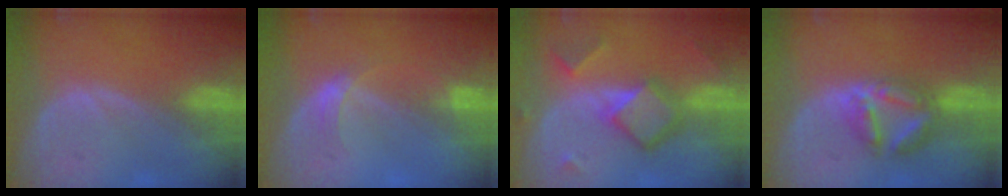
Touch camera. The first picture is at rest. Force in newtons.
{"total": 2.5, "press": 2.5, "slide": 0.1}
{"total": 7.7, "press": 7.7, "slide": 0.5}
{"total": 6.4, "press": 6.4, "slide": 0.3}